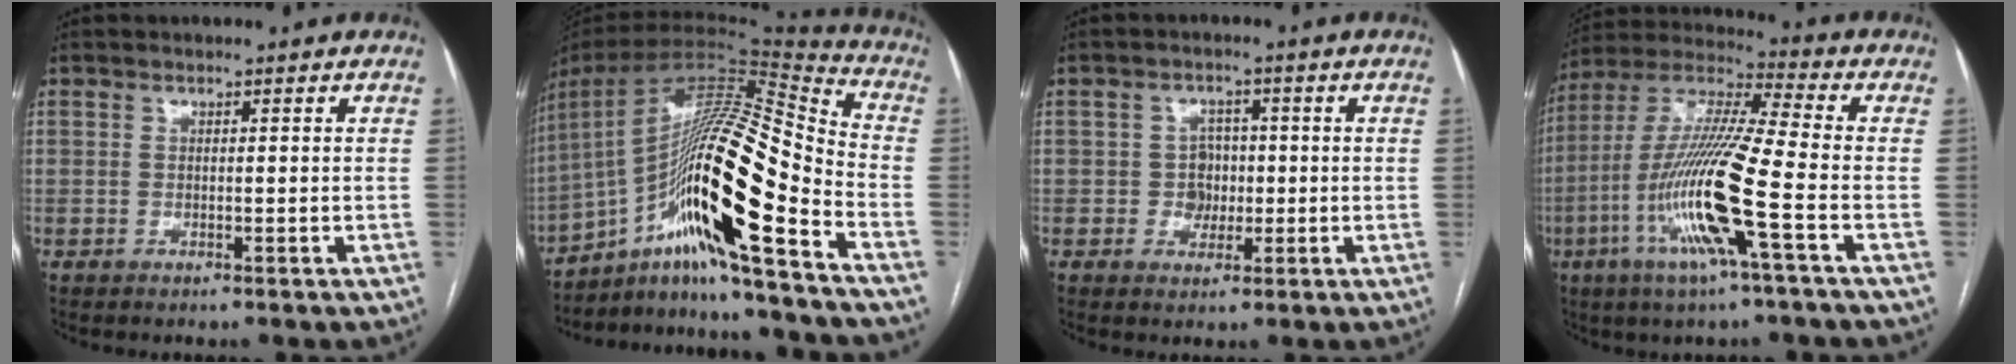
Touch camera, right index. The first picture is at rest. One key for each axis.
{"total": 22.4, "fx": -11.0, "fy": 0.8, "fz": 19.5, "tx": -0.348, "ty": 0.008, "tz": -0.193}
{"total": 3.6, "fx": -0.3, "fy": 3.4, "fz": 1.2, "tx": -0.012, "ty": 0.013, "tz": 0.003}
{"total": 16.7, "fx": -5.6, "fy": 0.0, "fz": 15.8, "tx": -0.329, "ty": -0.010, "tz": -0.112}